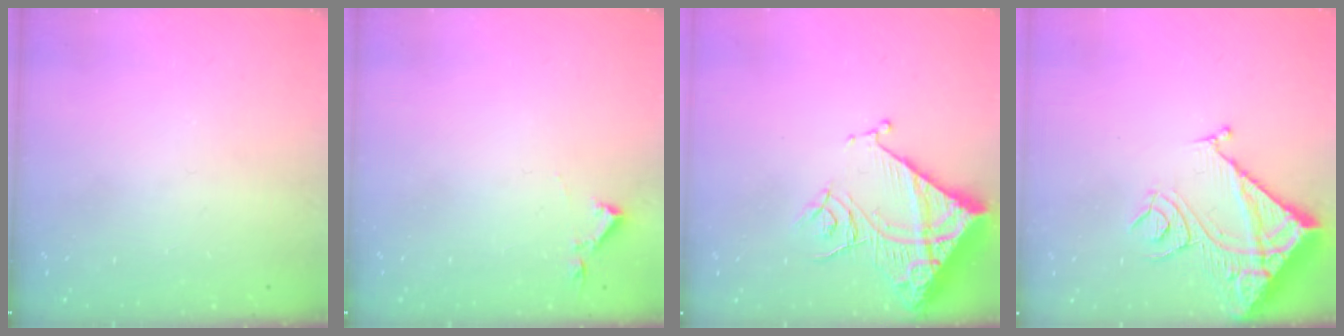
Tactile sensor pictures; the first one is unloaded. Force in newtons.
{"total": 2.9, "press": 2.9, "slide": 0.5}
{"total": 14.6, "press": 14.5, "slide": 1.6}
{"total": 13.7, "press": 13.6, "slide": 1.6}